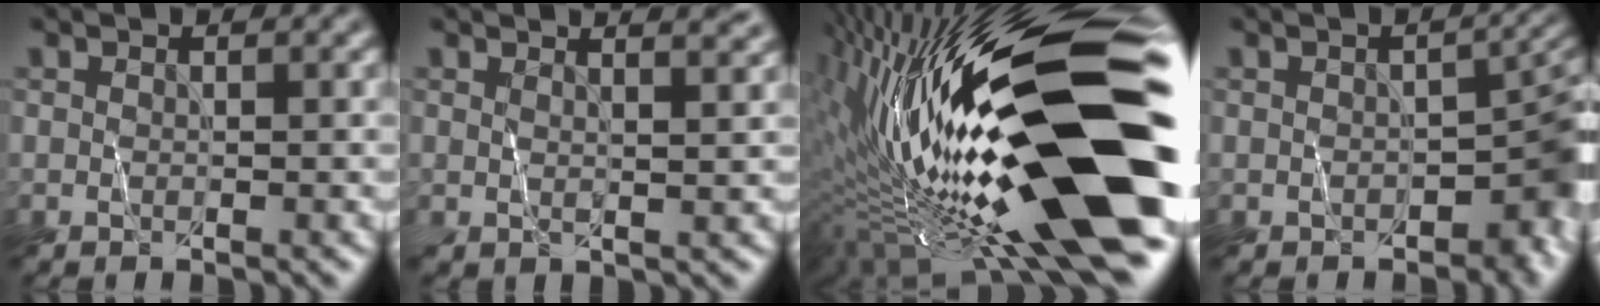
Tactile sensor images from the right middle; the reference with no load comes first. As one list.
[{"total": 4.7, "force": [3.4, 1.7, 2.7], "torque": [-0.022, 0.029, 0.020]}, {"total": 20.6, "force": [-3.0, 5.2, 19.7], "torque": [-0.326, 0.001, -0.069]}, {"total": 6.8, "force": [-2.2, 3.9, 5.1], "torque": [-0.053, -0.004, -0.023]}]